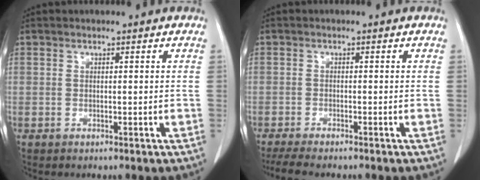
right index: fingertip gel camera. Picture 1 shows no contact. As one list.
[{"total": 6.0, "force": [-5.1, 0.7, 3.1], "torque": [-0.045, -0.015, -0.082]}]